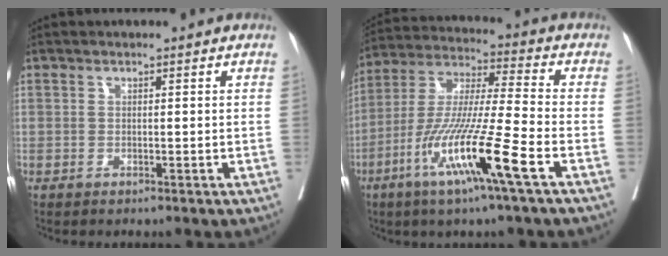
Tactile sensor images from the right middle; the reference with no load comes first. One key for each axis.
{"total": 15.5, "fx": -6.8, "fy": -0.8, "fz": 13.9, "tx": -0.284, "ty": -0.024, "tz": -0.131}